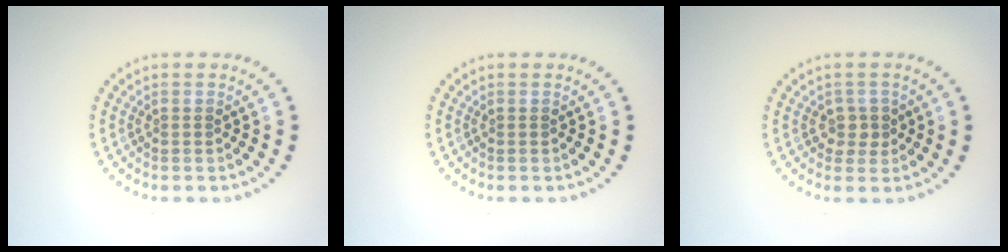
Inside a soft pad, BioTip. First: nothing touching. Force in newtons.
{"total": 0.0}
{"total": 1.6, "press": 1.5, "slide": 0.7}